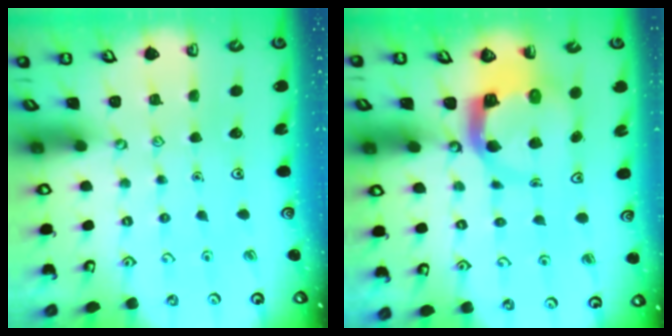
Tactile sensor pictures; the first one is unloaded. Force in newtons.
{"total": 5.9, "press": 5.8, "slide": 1.0}